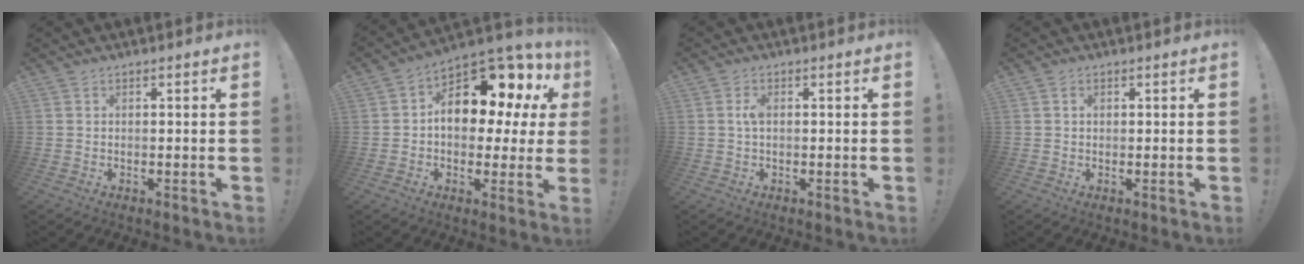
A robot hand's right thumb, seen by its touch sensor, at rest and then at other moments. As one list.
[{"total": 15.1, "force": [4.5, 9.2, 11.1], "torque": [-0.146, -0.037, 0.077]}, {"total": 2.2, "force": [0.2, 1.0, 2.0], "torque": [-0.036, 0.003, 0.000]}, {"total": 1.0, "force": [0.4, 0.7, 0.5], "torque": [-0.007, 0.001, 0.006]}]